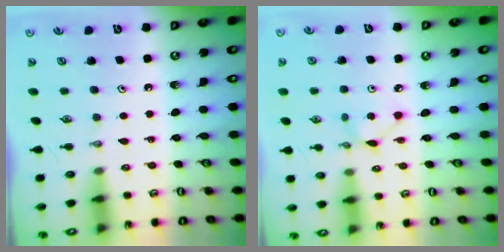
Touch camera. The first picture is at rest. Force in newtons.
{"total": 4.0, "press": 4.0, "slide": 0.4}